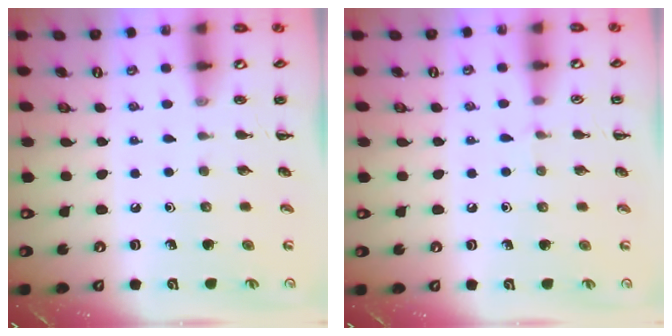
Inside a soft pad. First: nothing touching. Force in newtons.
{"total": 3.0, "press": 2.8, "slide": 1.2}